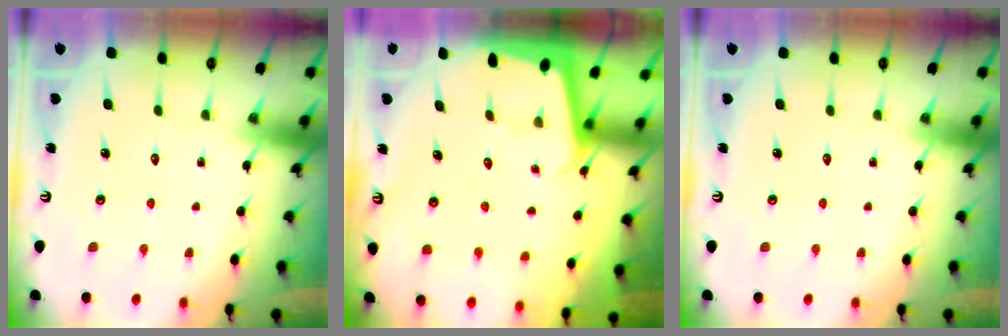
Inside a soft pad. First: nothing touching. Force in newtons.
{"total": 2.0, "press": 2.0, "slide": 0.0}
{"total": 0.0}